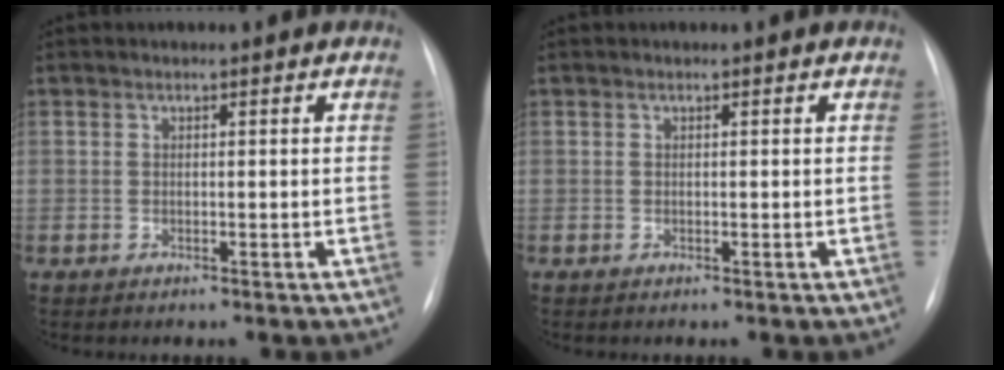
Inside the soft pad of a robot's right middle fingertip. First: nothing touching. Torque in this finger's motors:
{"motor_torque": [-0.24, 0.21, -0.01, -0.01]}